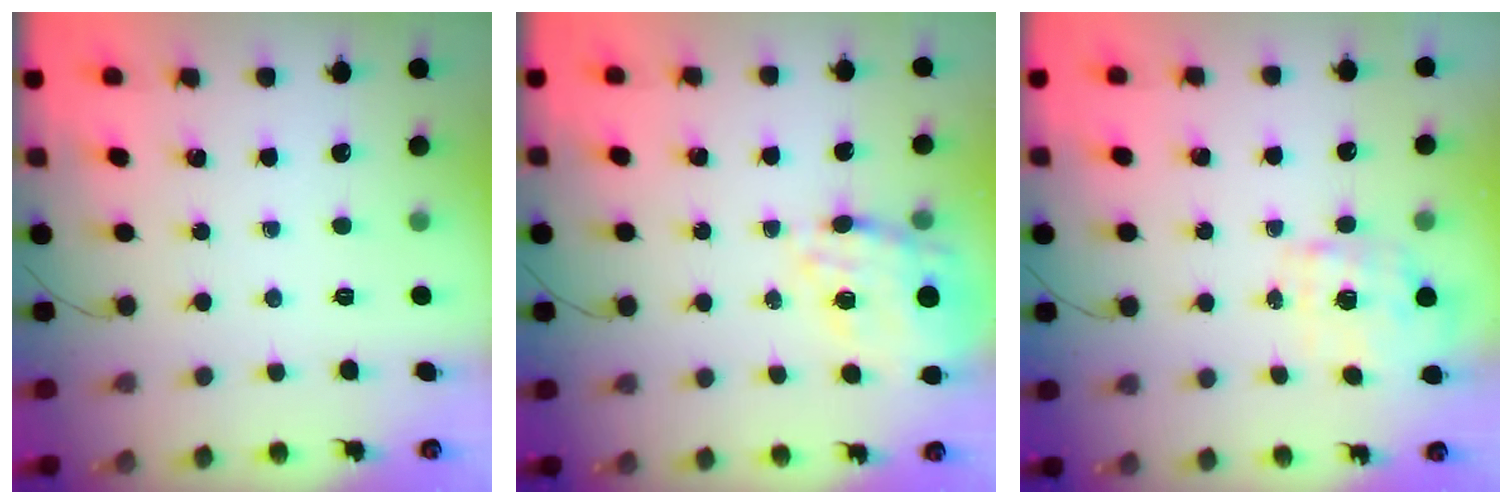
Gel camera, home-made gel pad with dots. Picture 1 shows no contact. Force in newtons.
{"total": 14.4, "press": 14.1, "slide": 2.7}
{"total": 1.9, "press": 1.9, "slide": 0.5}